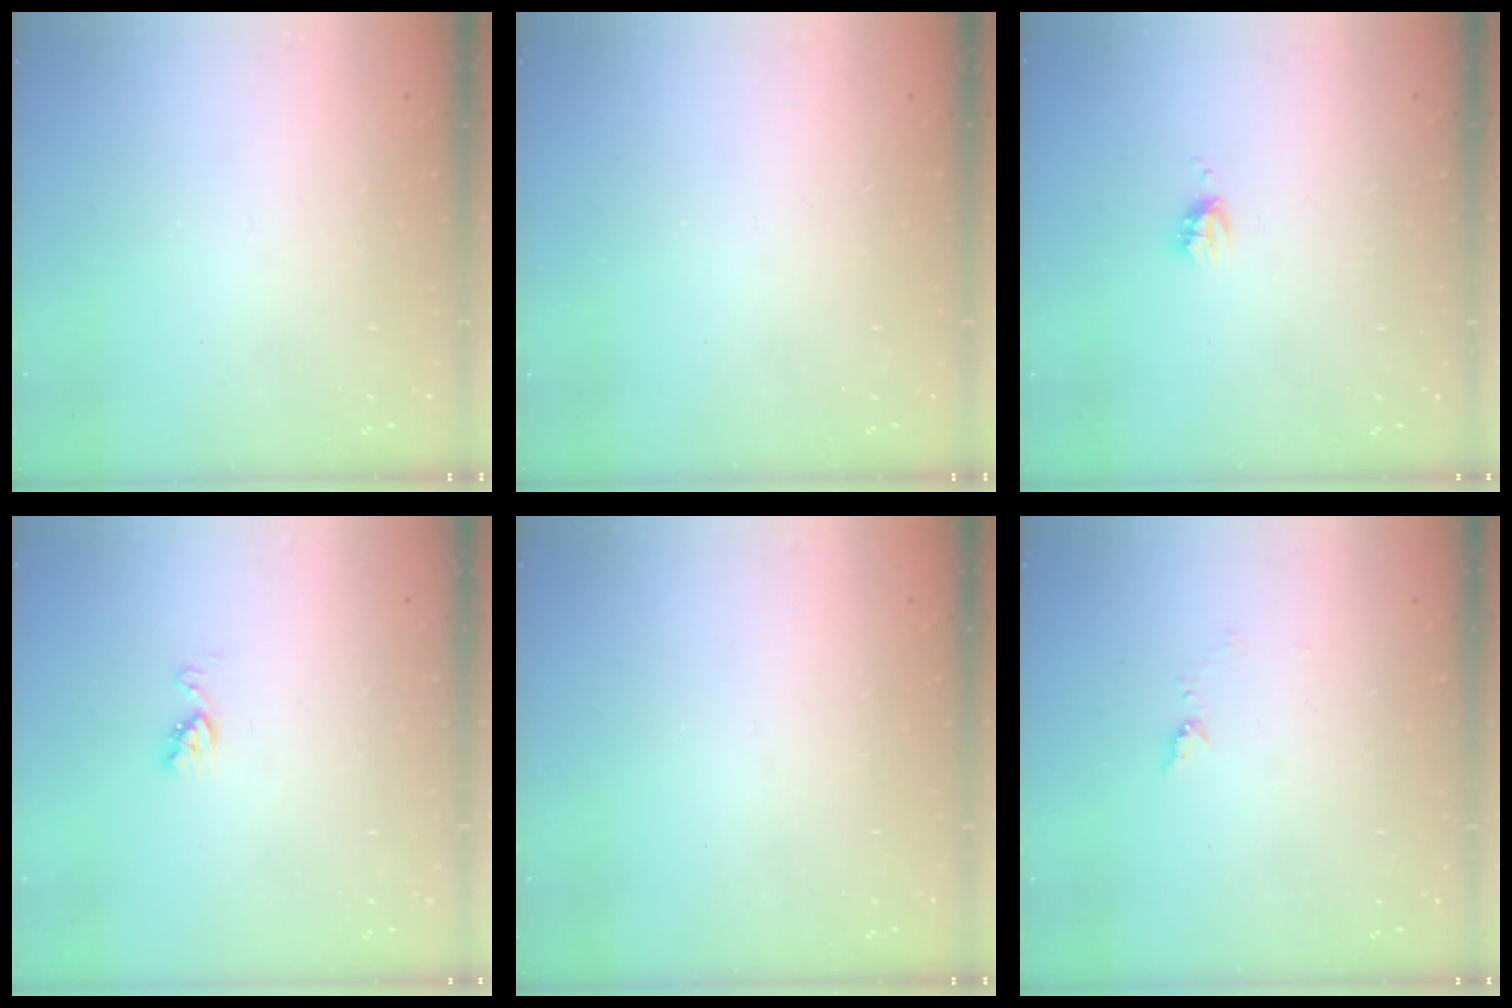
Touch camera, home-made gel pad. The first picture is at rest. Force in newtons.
{"total": 0.0}
{"total": 2.9, "press": 2.9, "slide": 0.3}
{"total": 5.8, "press": 5.8, "slide": 0.2}
{"total": 0.0}
{"total": 4.6, "press": 4.5, "slide": 0.5}